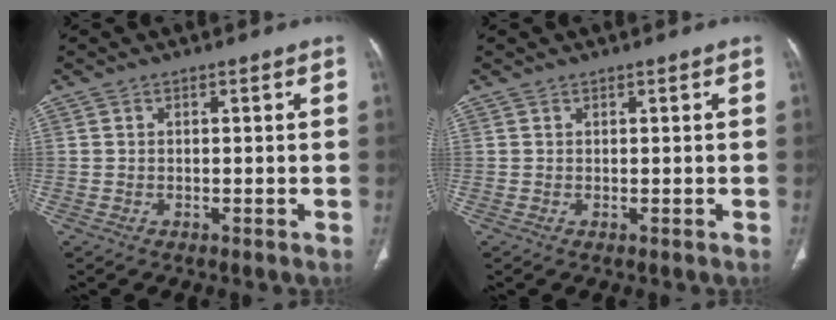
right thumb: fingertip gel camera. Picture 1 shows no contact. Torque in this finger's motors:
{"motor_torque": [-0.45, -0.02, 0.11, 0.45, 0.04]}